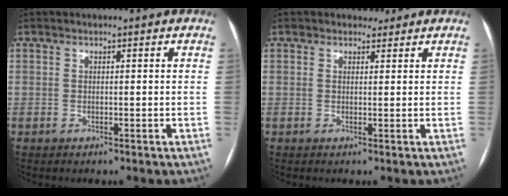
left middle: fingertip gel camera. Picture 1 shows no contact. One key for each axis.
{"total": 1.6, "fx": 1.3, "fy": 0.9, "fz": -0.1, "tx": 0.004, "ty": 0.002, "tz": 0.016}